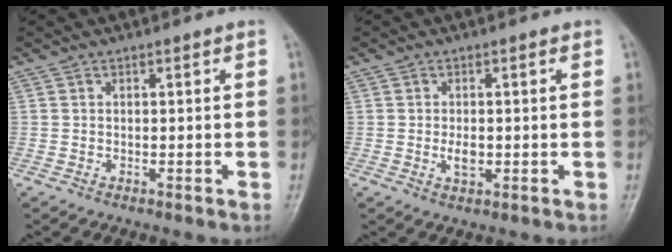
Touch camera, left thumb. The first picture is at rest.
{"total": 2.7, "force": [-0.2, 1.5, 2.2], "torque": [-0.035, -0.003, -0.003]}